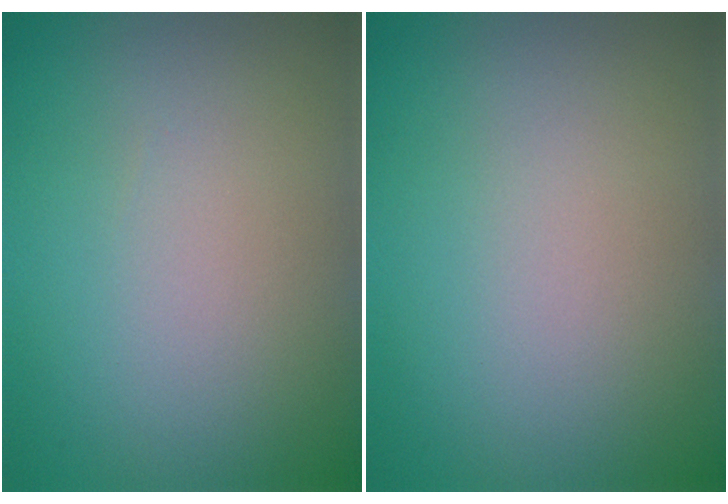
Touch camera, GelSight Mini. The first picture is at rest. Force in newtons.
{"total": 0.0}